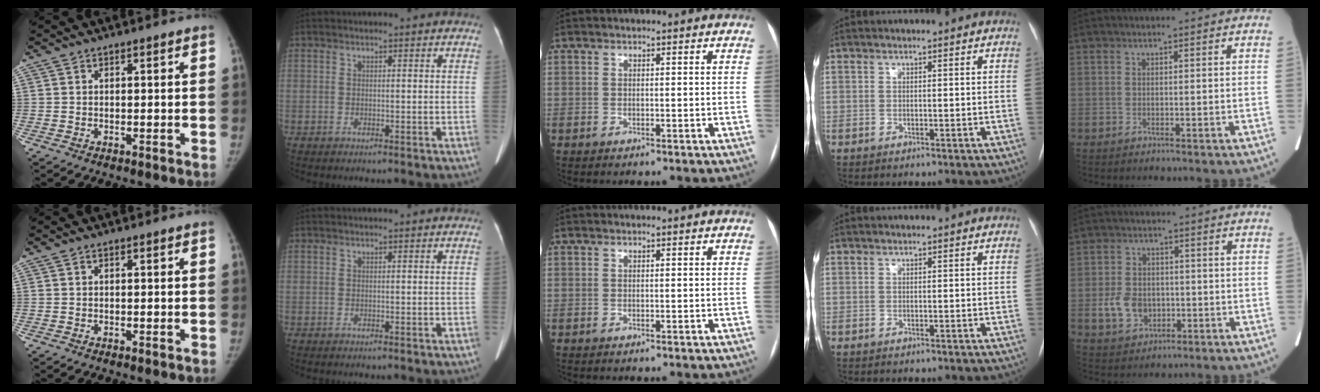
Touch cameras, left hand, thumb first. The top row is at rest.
{"little": {"total": 5.8, "force": [-1.3, 4.7, 3.0], "torque": [-0.065, 0.008, -0.011]}}